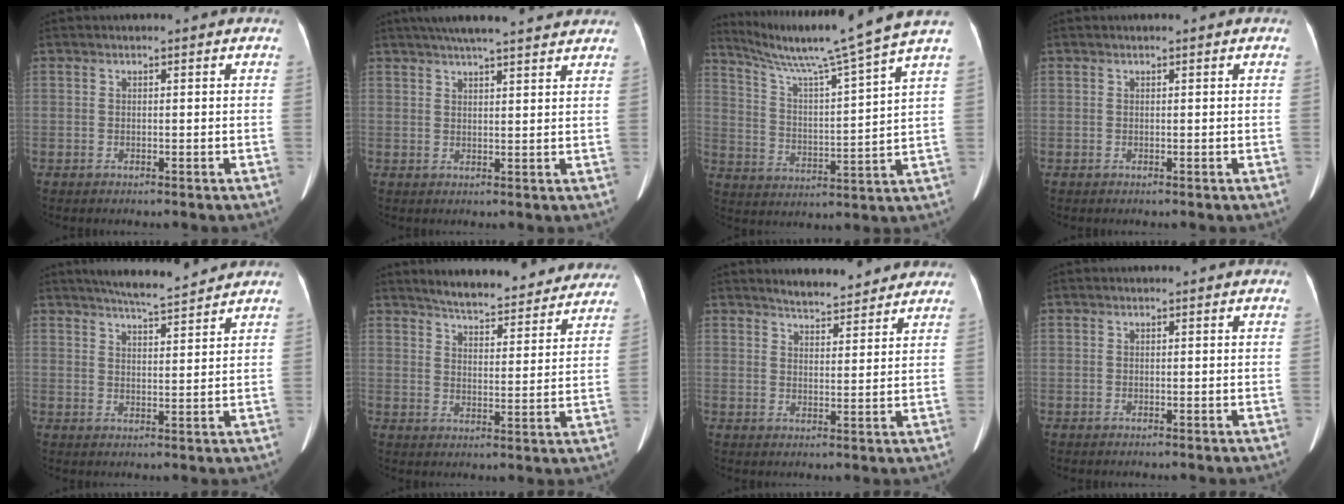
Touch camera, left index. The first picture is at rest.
{"total": 14.1, "force": [12.2, 1.5, 6.9], "torque": [-0.107, 0.038, 0.161]}
{"total": 17.4, "force": [14.4, -2.9, 9.5], "torque": [-0.164, -0.023, 0.214]}
{"total": 0.7, "force": [0.6, 0.0, 0.3], "torque": [-0.004, 0.010, 0.010]}
{"total": 7.8, "force": [7.3, 0.0, 2.9], "torque": [-0.051, 0.008, 0.108]}
{"total": 18.1, "force": [16.7, 3.9, 5.8], "torque": [-0.068, -0.004, 0.209]}
{"total": 7.8, "force": [7.2, 1.8, 2.3], "torque": [-0.031, 0.012, 0.094]}
{"total": 0.0}